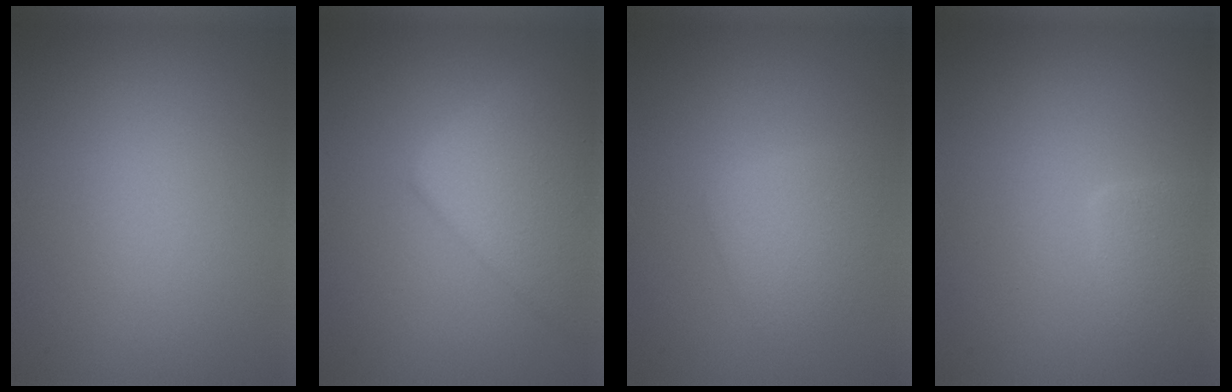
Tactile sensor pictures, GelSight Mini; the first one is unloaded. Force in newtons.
{"total": 6.5, "press": 6.5, "slide": 0.1}
{"total": 2.1, "press": 2.1, "slide": 0.1}
{"total": 2.6, "press": 2.5, "slide": 0.3}